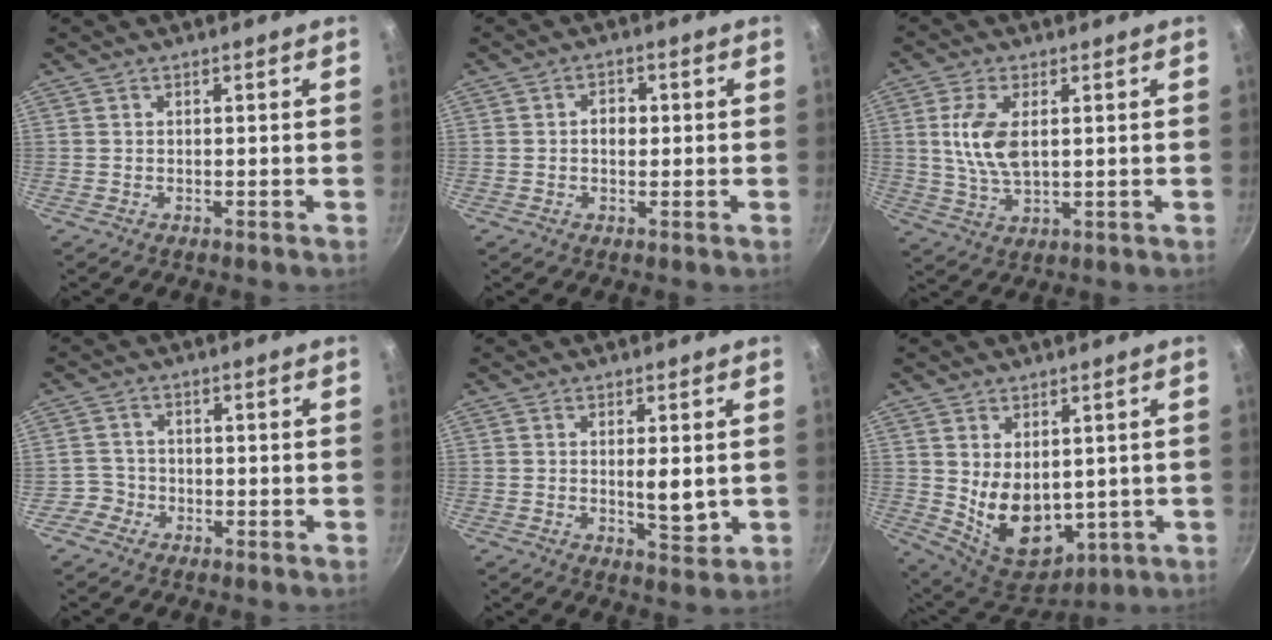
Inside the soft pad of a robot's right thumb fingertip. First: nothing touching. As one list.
[{"total": 3.1, "force": [0.1, 2.5, 1.9], "torque": [-0.012, 0.006, -0.001]}, {"total": 8.9, "force": [1.6, 4.7, 7.4], "torque": [-0.146, -0.005, 0.031]}, {"total": 2.9, "force": [-1.5, 2.4, -0.1], "torque": [0.019, 0.022, -0.028]}, {"total": 5.2, "force": [0.3, 1.9, 4.8], "torque": [-0.070, -0.016, 0.008]}, {"total": 13.0, "force": [0.7, 8.8, 9.5], "torque": [-0.129, -0.035, 0.044]}]